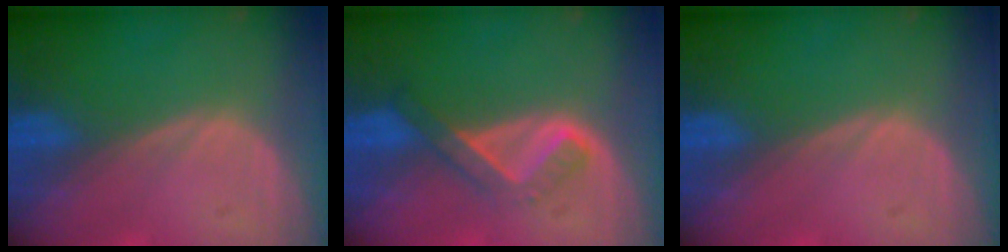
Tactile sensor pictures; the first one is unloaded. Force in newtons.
{"total": 5.2, "press": 4.6, "slide": 2.6}
{"total": 0.0}